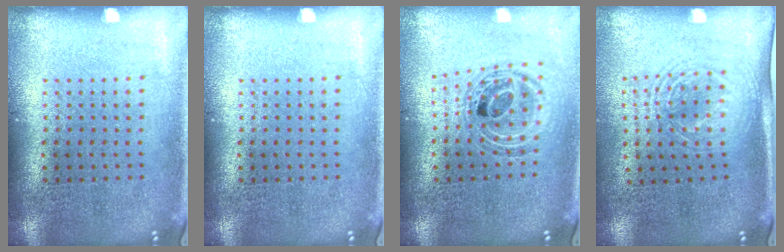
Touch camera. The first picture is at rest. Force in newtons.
{"total": 0.0}
{"total": 0.8, "press": 0.8, "slide": 0.2}
{"total": 1.7, "press": 1.4, "slide": 1.0}